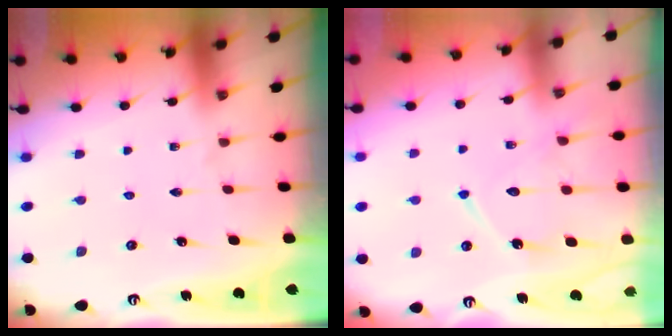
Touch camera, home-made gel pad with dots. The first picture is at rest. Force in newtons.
{"total": 13.2, "press": 13.1, "slide": 1.2}